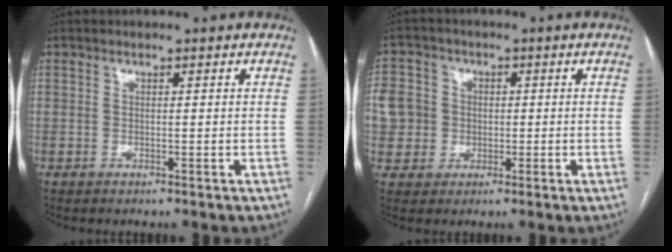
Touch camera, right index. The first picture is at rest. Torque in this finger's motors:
{"motor_torque": [2.14, 0.00, 1.05, 0.21]}